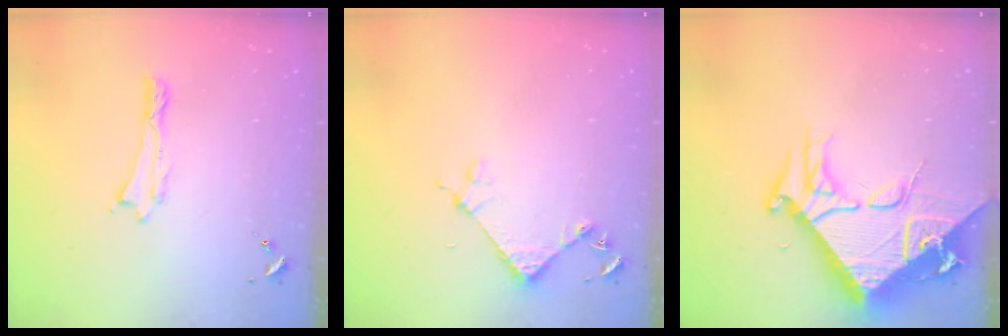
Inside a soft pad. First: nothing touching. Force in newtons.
{"total": 4.2, "press": 4.2, "slide": 0.3}
{"total": 17.0, "press": 16.9, "slide": 1.6}